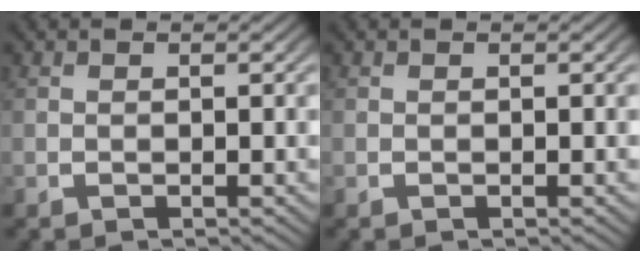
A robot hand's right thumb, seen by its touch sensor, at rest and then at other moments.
{"total": 0.0}